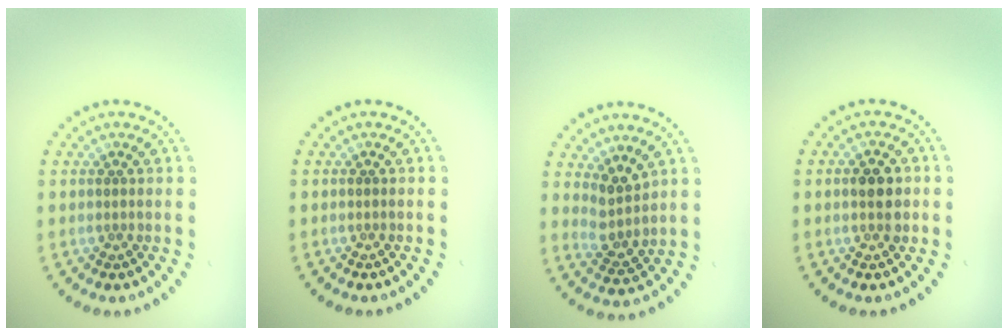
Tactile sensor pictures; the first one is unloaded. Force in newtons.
{"total": 0.0}
{"total": 2.7, "press": 2.1, "slide": 1.6}
{"total": 2.9, "press": 2.9, "slide": 0.2}